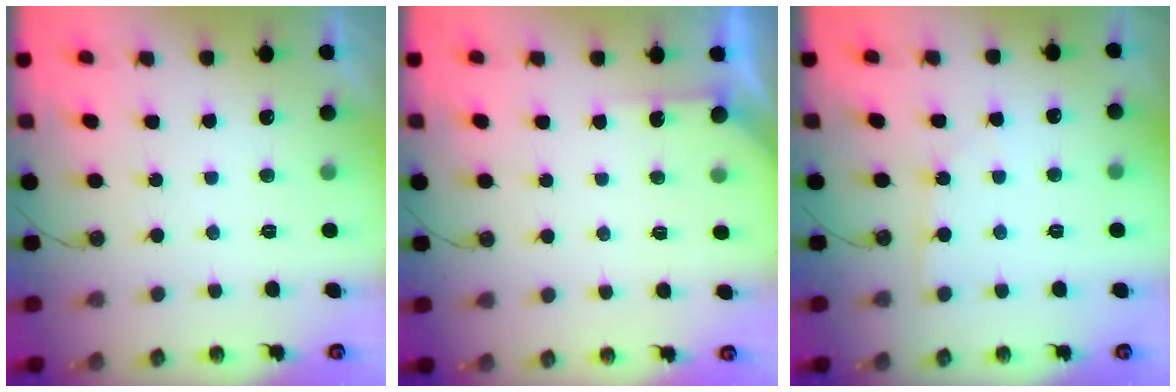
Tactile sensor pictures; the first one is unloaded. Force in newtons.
{"total": 2.8, "press": 2.8, "slide": 0.4}
{"total": 2.4, "press": 2.3, "slide": 0.4}